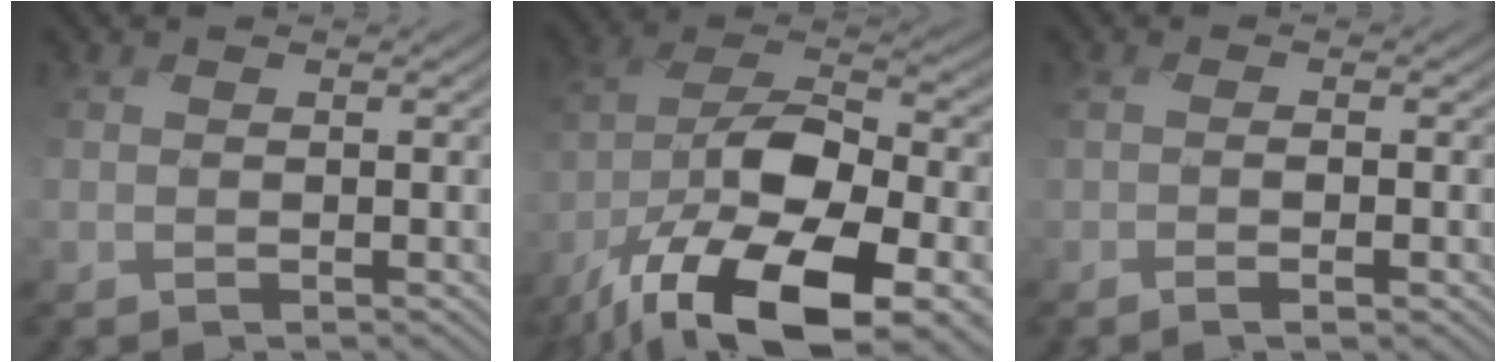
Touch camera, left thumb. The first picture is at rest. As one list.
[{"total": 19.4, "force": [-11.1, 7.3, 14.2], "torque": [-0.269, -0.027, -0.188]}, {"total": 3.3, "force": [-0.8, 0.7, 3.2], "torque": [-0.060, -0.002, -0.018]}]